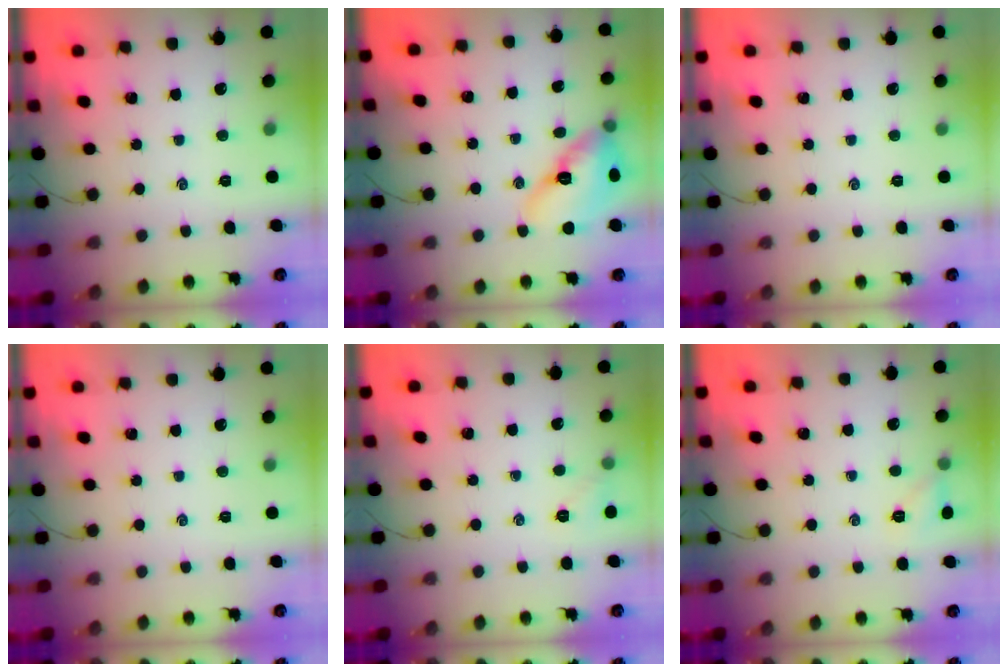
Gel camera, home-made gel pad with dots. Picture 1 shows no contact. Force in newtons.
{"total": 14.4, "press": 14.1, "slide": 3.1}
{"total": 0.0}
{"total": 0.0}
{"total": 4.7, "press": 4.5, "slide": 1.3}
{"total": 6.4, "press": 6.1, "slide": 1.9}